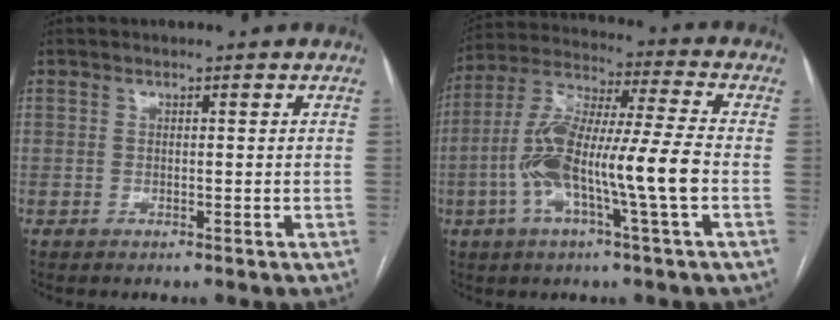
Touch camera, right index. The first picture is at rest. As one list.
[{"total": 15.0, "force": [-3.6, 0.8, 14.5], "torque": [-0.289, 0.010, -0.071]}]